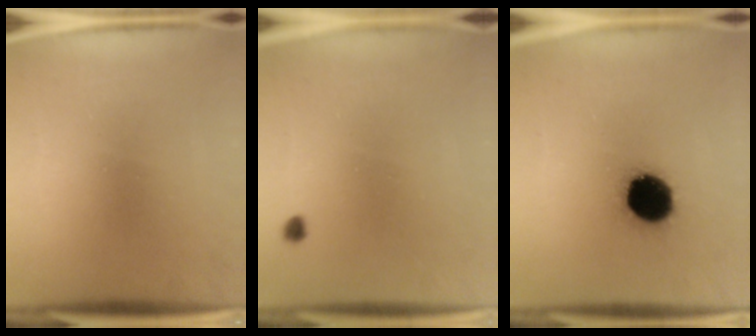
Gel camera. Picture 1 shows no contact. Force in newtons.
{"total": 0.9}
{"total": 14.7}